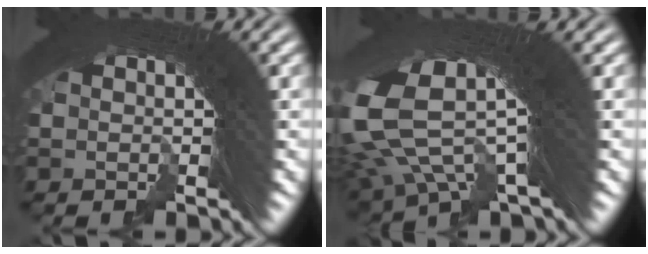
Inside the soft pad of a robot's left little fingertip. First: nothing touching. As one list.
[{"total": 9.6, "force": [2.3, 4.9, 7.9], "torque": [-0.175, -0.002, 0.042]}]